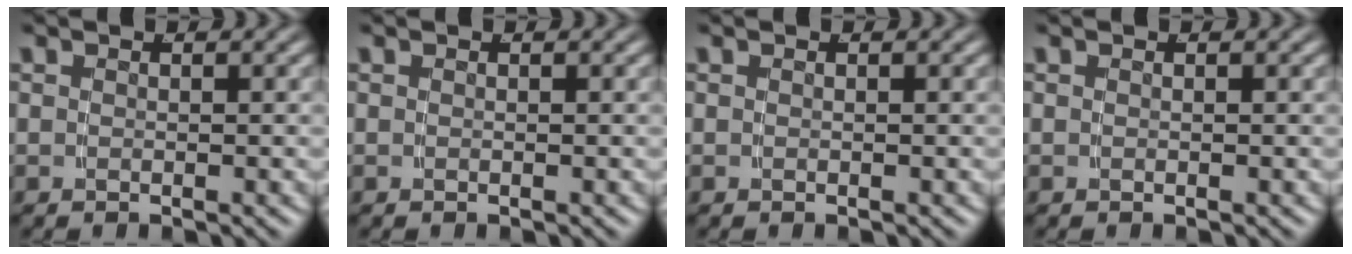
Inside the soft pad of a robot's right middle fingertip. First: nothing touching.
{"total": 0.0}
{"total": 0.0}
{"total": 0.0}